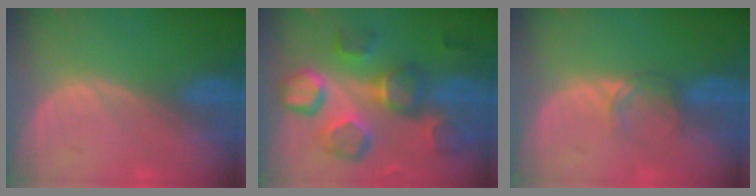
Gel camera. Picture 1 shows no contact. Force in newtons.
{"total": 10.6, "press": 10.3, "slide": 2.2}
{"total": 2.2, "press": 2.2, "slide": 0.2}